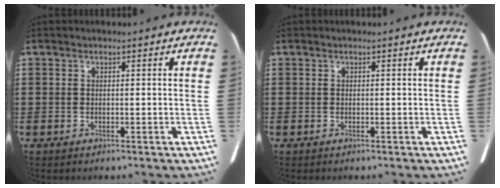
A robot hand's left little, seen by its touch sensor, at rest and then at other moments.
{"total": 0.0}